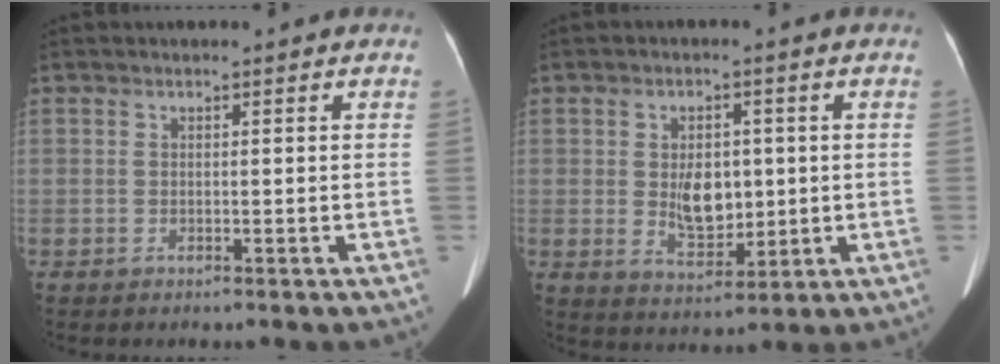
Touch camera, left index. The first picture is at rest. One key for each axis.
{"total": 6.5, "fx": 0.2, "fy": 3.8, "fz": 5.3, "tx": -0.093, "ty": 0.001, "tz": 0.016}